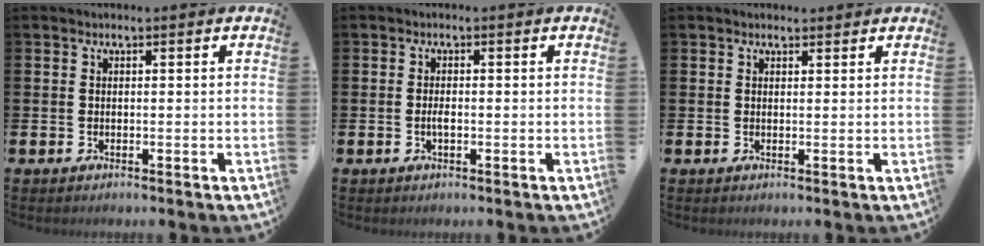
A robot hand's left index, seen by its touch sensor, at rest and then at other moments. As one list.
[{"total": 1.3, "force": [-0.3, 0.5, 1.2], "torque": [-0.018, -0.001, -0.006]}, {"total": 1.2, "force": [1.1, 0.5, 0.1], "torque": [0.007, 0.003, 0.018]}]